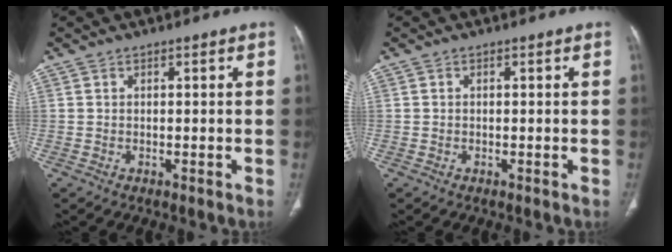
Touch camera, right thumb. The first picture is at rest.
{"total": 0.0}